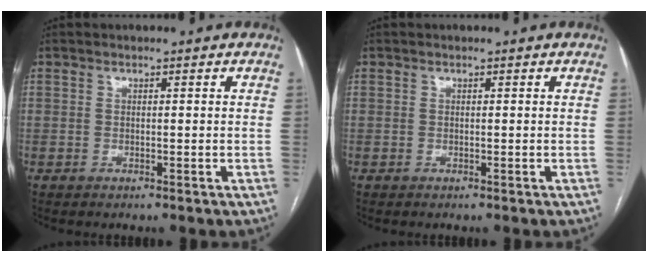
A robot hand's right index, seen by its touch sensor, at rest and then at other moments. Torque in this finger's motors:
{"motor_torque": [0.00, 0.00, 0.00, 0.00]}